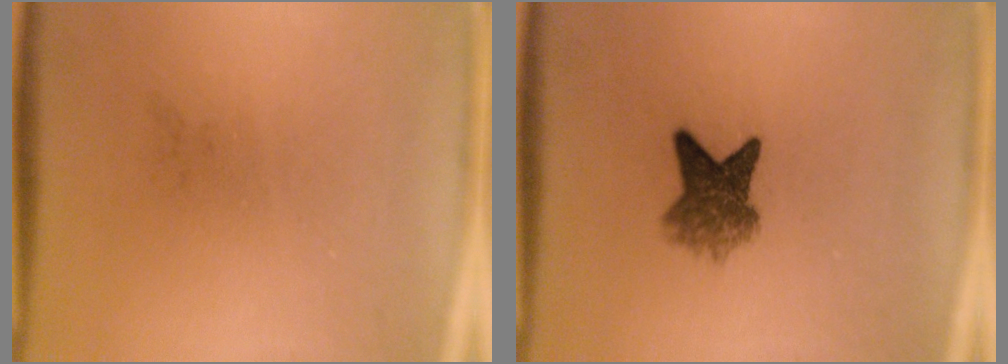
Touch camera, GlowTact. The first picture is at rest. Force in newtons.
{"total": 5.5}